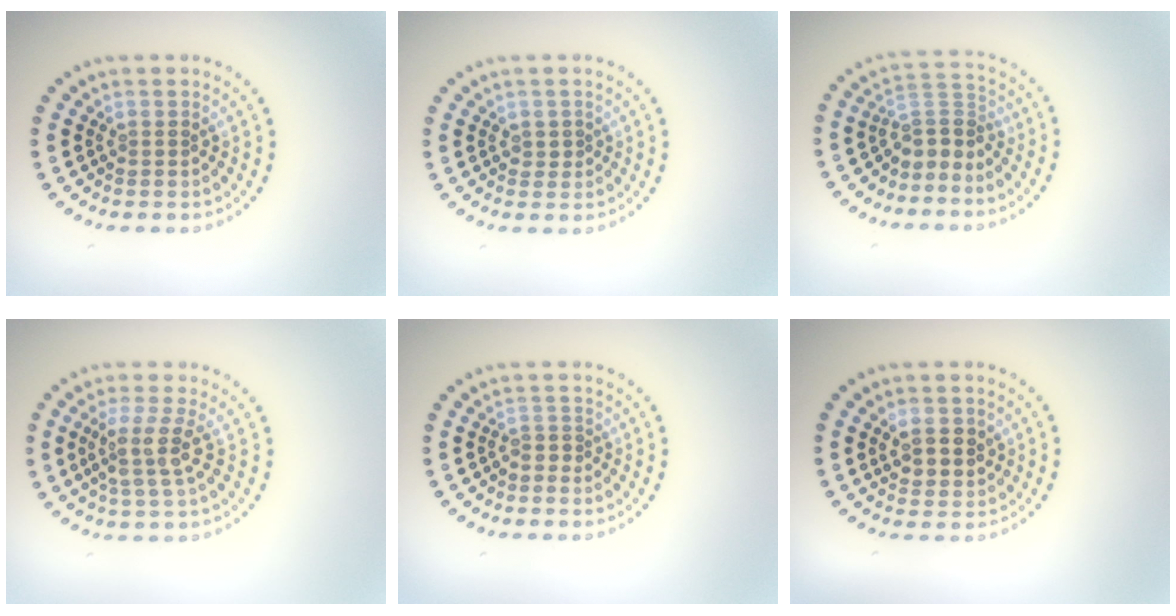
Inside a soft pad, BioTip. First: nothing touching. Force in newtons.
{"total": 0.6, "press": 0.5, "slide": 0.3}
{"total": 3.0, "press": 2.1, "slide": 2.2}
{"total": 3.3, "press": 2.6, "slide": 2.1}
{"total": 1.0, "press": 0.6, "slide": 0.8}
{"total": 2.6, "press": 2.5, "slide": 0.7}